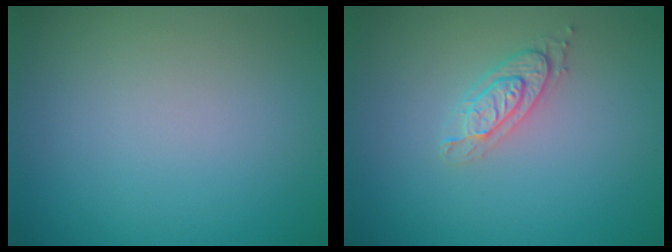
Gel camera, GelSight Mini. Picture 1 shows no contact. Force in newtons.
{"total": 2.0, "press": 2.0, "slide": 0.5}